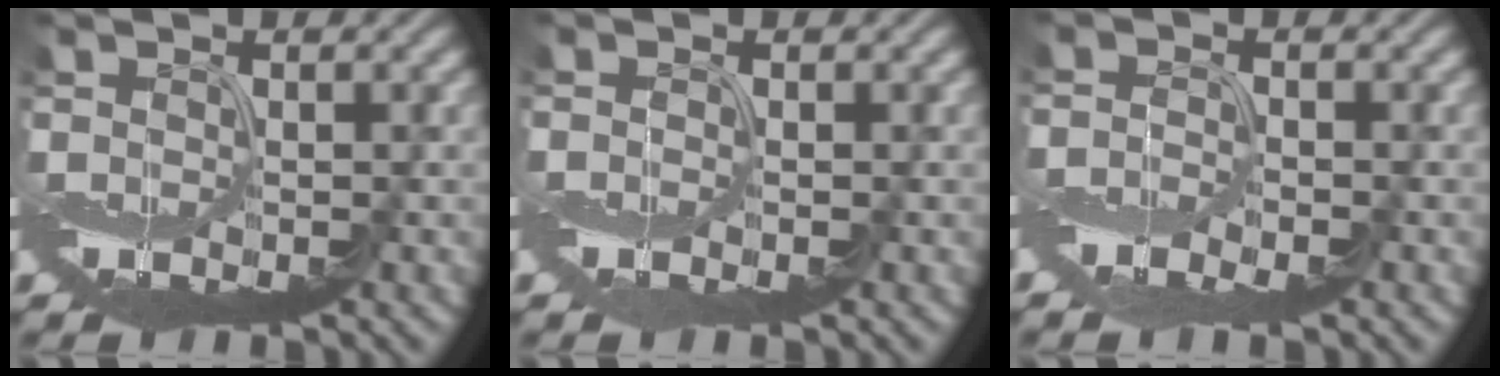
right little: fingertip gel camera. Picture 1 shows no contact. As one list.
[{"total": 0.6, "force": [-0.4, 0.4, 0.3], "torque": [-0.006, -0.001, -0.007]}, {"total": 2.2, "force": [-1.8, 0.8, 1.1], "torque": [-0.027, -0.004, -0.042]}]